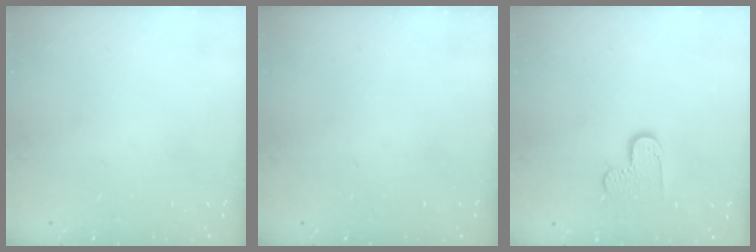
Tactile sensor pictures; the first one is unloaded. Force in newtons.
{"total": 0.0}
{"total": 6.3, "press": 6.3, "slide": 0.4}